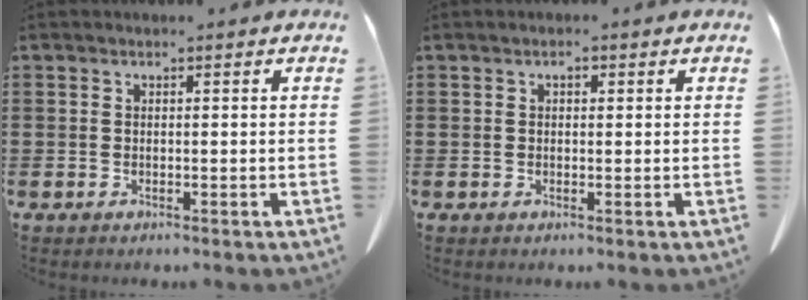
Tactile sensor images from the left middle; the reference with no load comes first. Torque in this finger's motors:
{"motor_torque": [0.01, -0.01, 0.06, 0.00]}